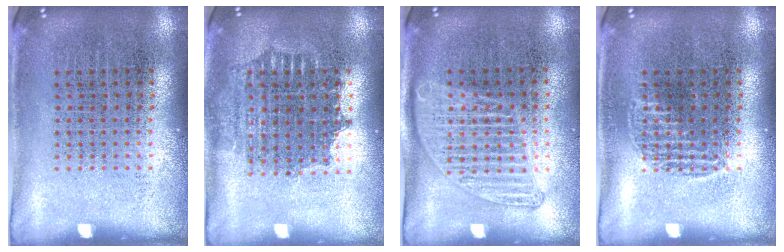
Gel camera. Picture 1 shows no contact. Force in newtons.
{"total": 1.6, "press": 1.3, "slide": 0.8}
{"total": 1.5, "press": 1.4, "slide": 0.5}
{"total": 0.9, "press": 0.8, "slide": 0.2}